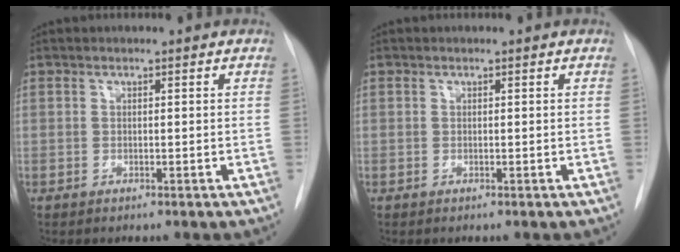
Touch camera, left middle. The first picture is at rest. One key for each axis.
{"total": 0.0}